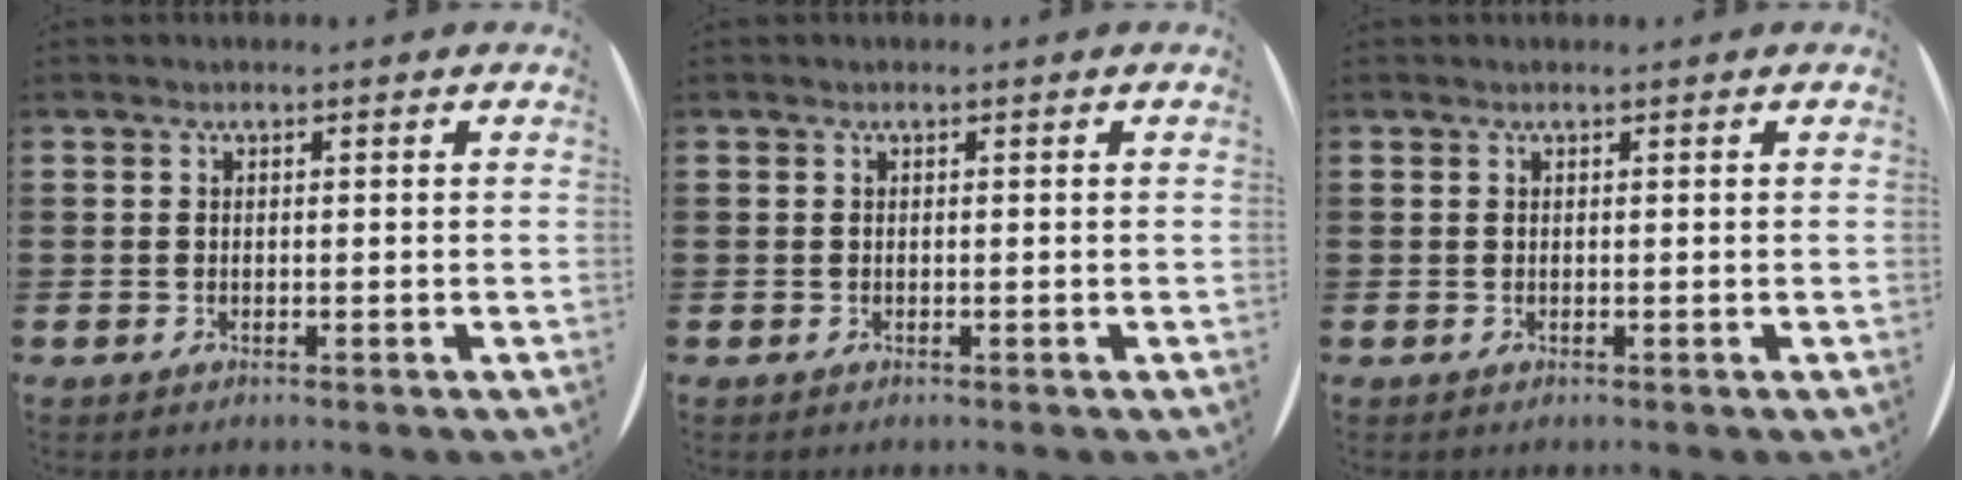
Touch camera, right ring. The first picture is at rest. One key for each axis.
{"total": 0.0}
{"total": 0.0}